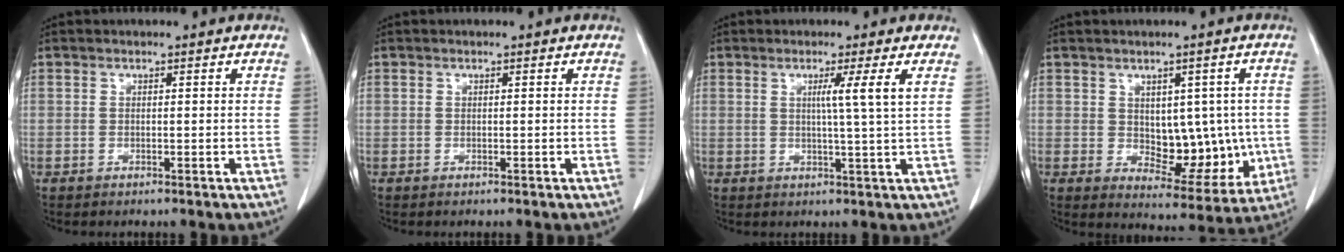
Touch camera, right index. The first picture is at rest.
{"total": 0.0}
{"total": 4.3, "force": [1.3, -1.5, 3.8], "torque": [-0.066, -0.010, 0.024]}
{"total": 9.7, "force": [0.1, 5.9, 7.7], "torque": [-0.081, 0.008, 0.025]}